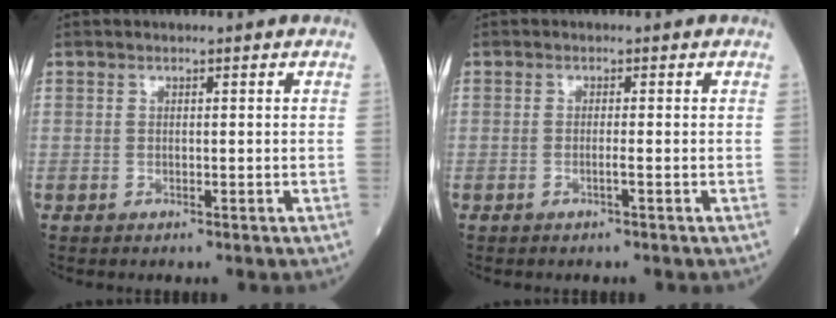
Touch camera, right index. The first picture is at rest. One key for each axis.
{"total": 0.9, "fx": -0.4, "fy": -0.2, "fz": 0.8, "tx": -0.014, "ty": 0.001, "tz": -0.009}